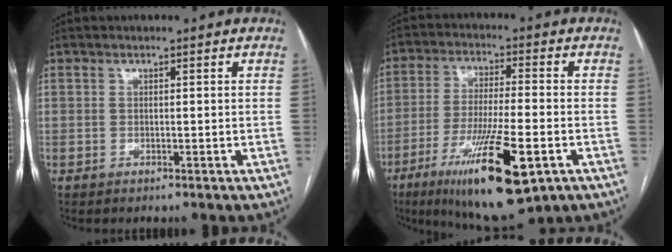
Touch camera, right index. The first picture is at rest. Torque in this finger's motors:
{"motor_torque": [1.69, -0.45, 0.89, 0.21]}